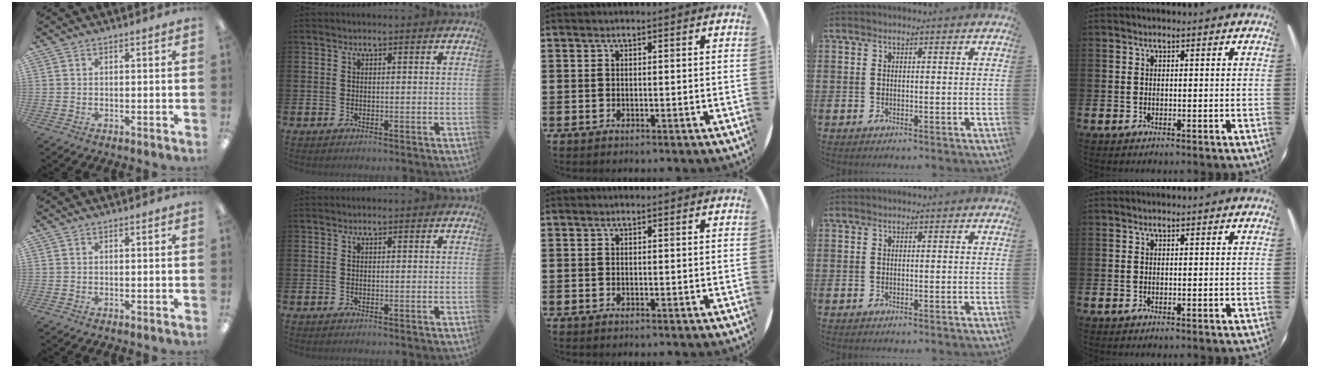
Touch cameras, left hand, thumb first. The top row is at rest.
{}